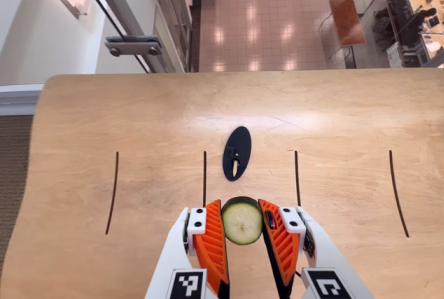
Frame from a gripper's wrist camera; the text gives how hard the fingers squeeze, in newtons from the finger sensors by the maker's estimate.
{"total": 11.3, "left": 11.2, "right": 11.5}